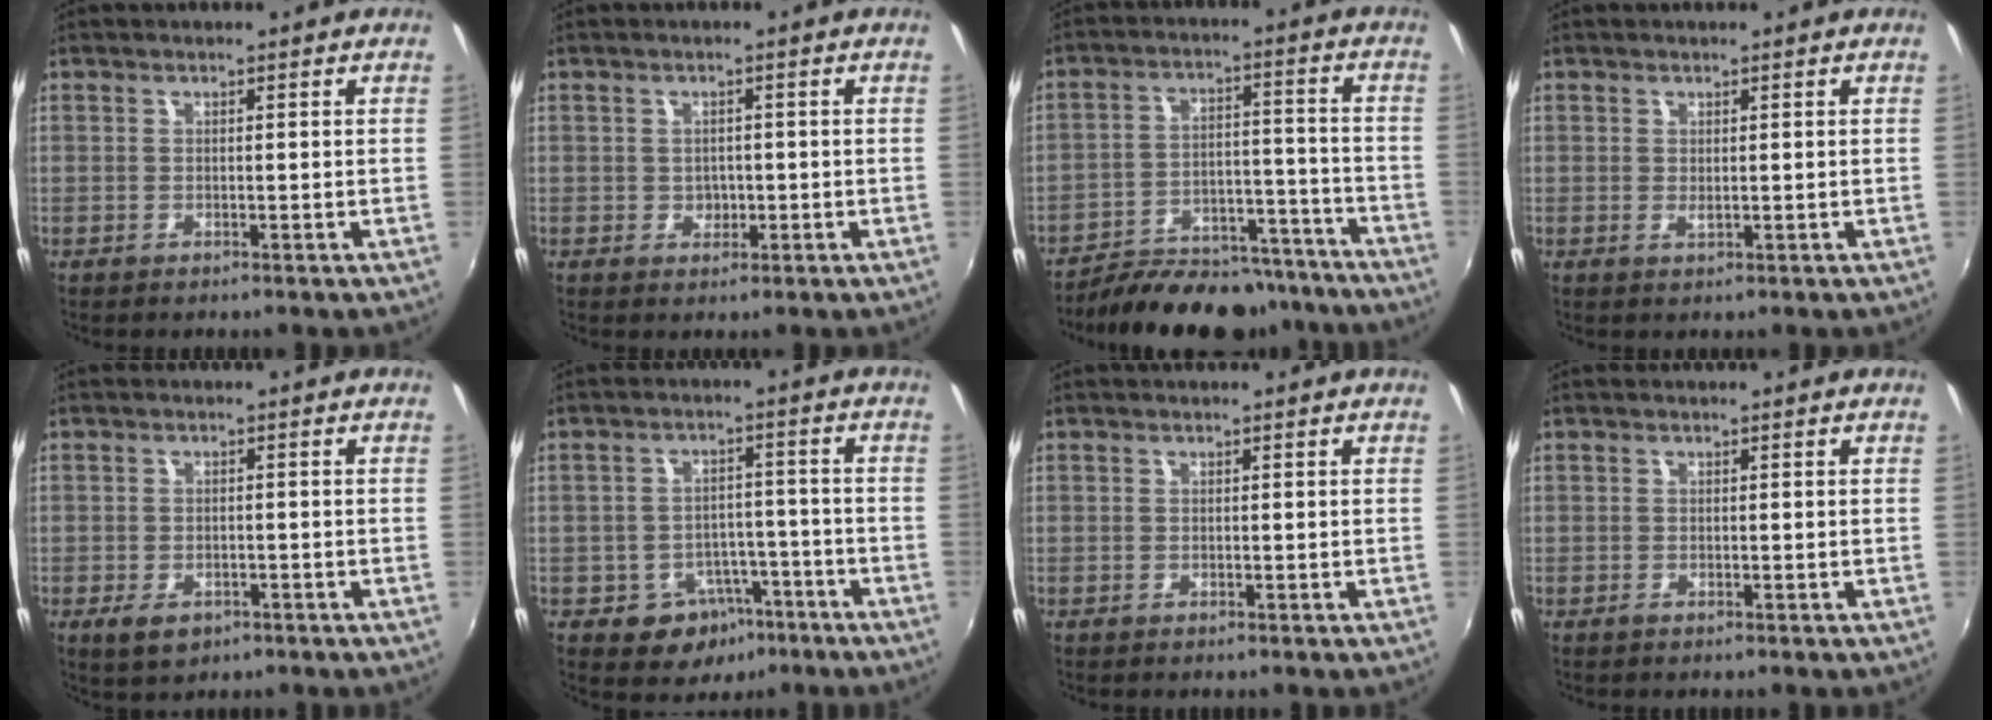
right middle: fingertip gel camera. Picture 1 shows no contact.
{"total": 2.2, "force": [-0.3, 2.0, 0.7], "torque": [-0.008, 0.000, -0.003]}
{"total": 20.8, "force": [-18.2, 7.2, 7.2], "torque": [-0.141, 0.015, -0.242]}
{"total": 0.7, "force": [0.2, 0.4, 0.6], "torque": [-0.009, -0.002, 0.004]}
{"total": 4.4, "force": [-2.3, 2.7, 2.7], "torque": [-0.059, -0.013, -0.035]}
{"total": 8.5, "force": [-4.7, 6.5, 2.7], "torque": [-0.052, 0.021, -0.045]}
{"total": 0.0}
{"total": 0.0}